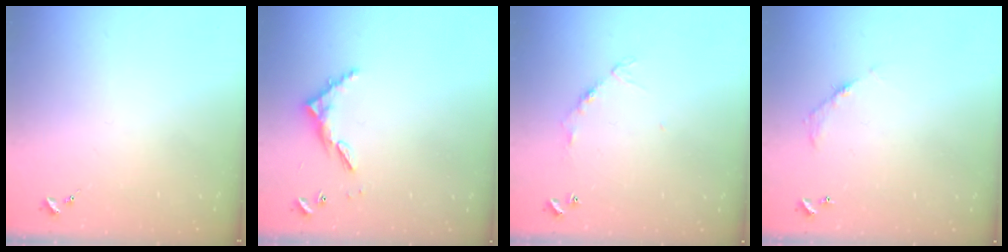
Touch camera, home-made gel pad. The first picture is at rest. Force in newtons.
{"total": 6.3, "press": 6.3, "slide": 0.5}
{"total": 6.1, "press": 6.1, "slide": 0.5}
{"total": 5.8, "press": 5.8, "slide": 0.2}